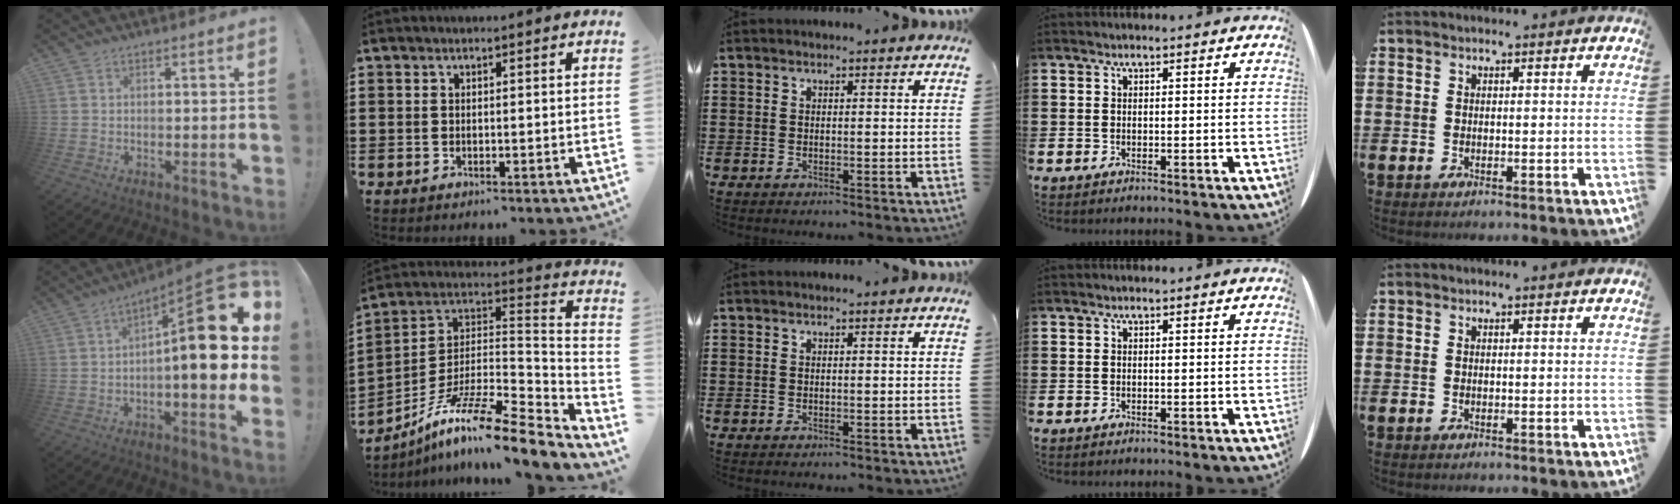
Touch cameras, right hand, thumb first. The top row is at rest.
{"thumb": {"total": 21.4, "force": [2.0, 6.2, 20.4], "torque": [-0.276, -0.013, 0.031]}, "index": {"total": 12.8, "force": [-9.6, 1.3, 8.4], "torque": [-0.150, 0.005, -0.182]}}